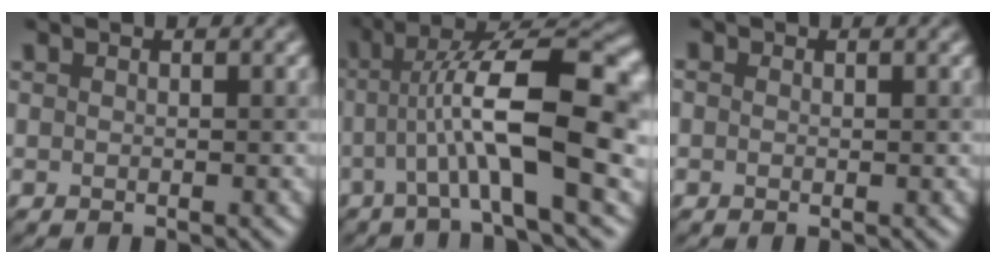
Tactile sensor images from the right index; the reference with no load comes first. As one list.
[{"total": 10.7, "force": [-0.6, 2.8, 10.3], "torque": [-0.174, 0.021, -0.018]}, {"total": 0.7, "force": [0.2, 0.6, 0.2], "torque": [-0.003, -0.004, -0.001]}]